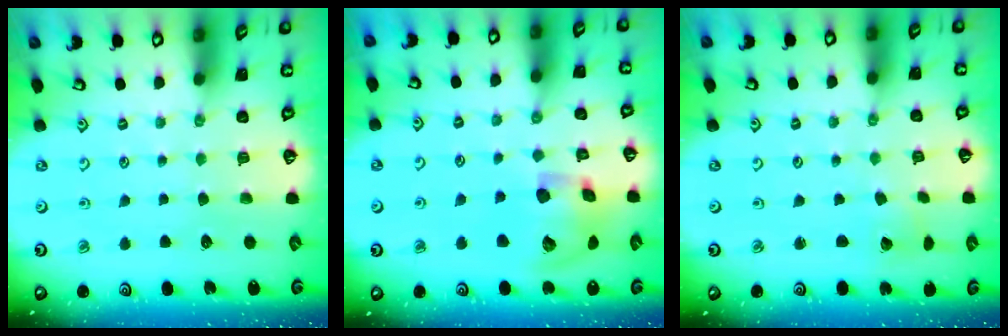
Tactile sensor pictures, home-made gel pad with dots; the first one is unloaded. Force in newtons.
{"total": 15.5, "press": 15.3, "slide": 2.4}
{"total": 2.7, "press": 2.7, "slide": 0.2}